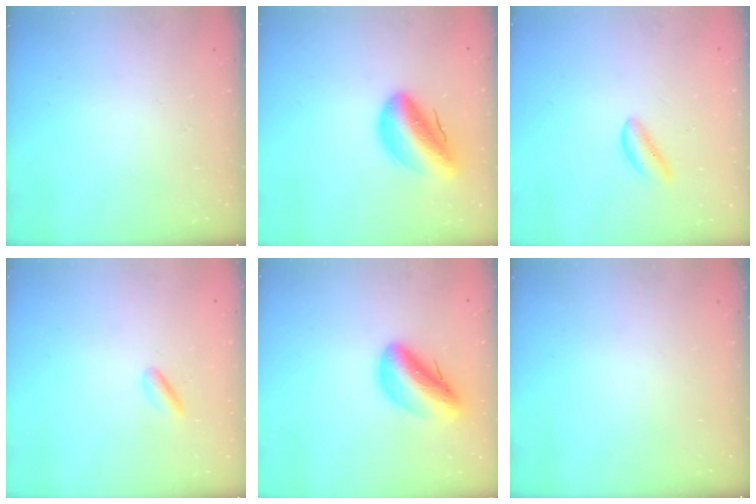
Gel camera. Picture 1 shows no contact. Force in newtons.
{"total": 14.1, "press": 13.5, "slide": 4.0}
{"total": 1.6, "press": 1.5, "slide": 0.3}
{"total": 2.2, "press": 2.1, "slide": 0.6}
{"total": 12.9, "press": 12.2, "slide": 3.9}
{"total": 0.0}